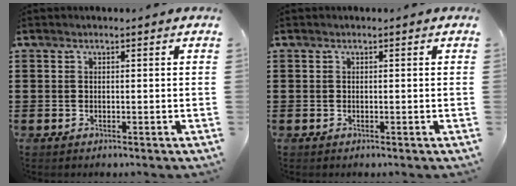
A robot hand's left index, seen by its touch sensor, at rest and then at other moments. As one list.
[{"total": 0.0}]